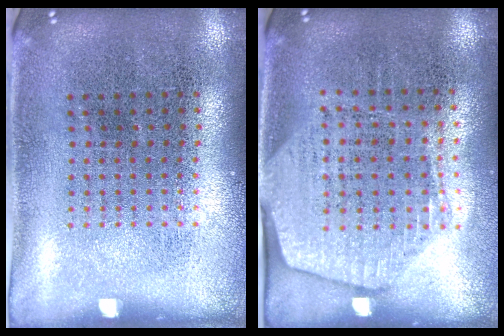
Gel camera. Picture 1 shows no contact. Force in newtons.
{"total": 1.8, "press": 1.6, "slide": 0.8}